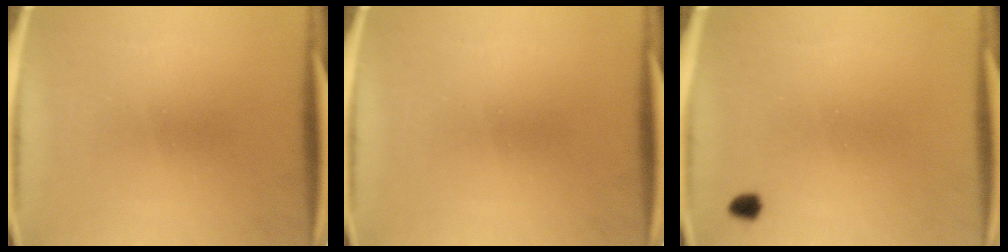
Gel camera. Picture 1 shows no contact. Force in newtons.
{"total": 0.0}
{"total": 1.4}